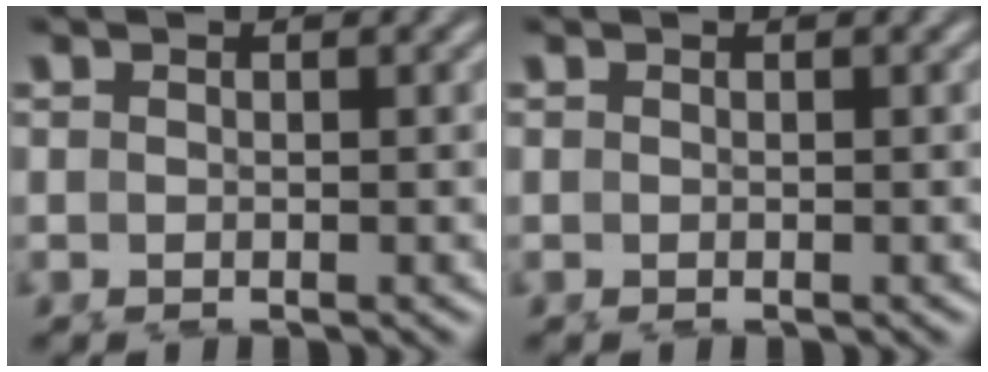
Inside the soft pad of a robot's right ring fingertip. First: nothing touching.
{"total": 0.0}